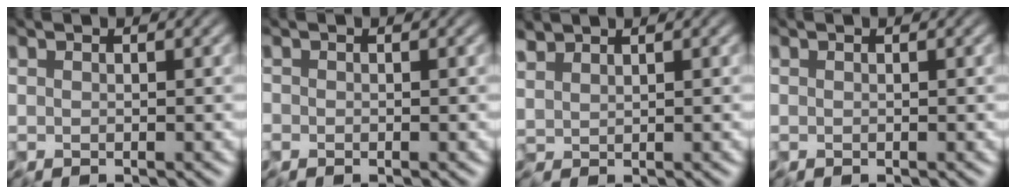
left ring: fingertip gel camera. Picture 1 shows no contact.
{"total": 0.5, "force": [-0.4, 0.3, 0.0], "torque": [0.005, -0.004, -0.012]}
{"total": 1.8, "force": [1.4, 0.7, 0.8], "torque": [-0.028, 0.006, 0.031]}
{"total": 0.0}